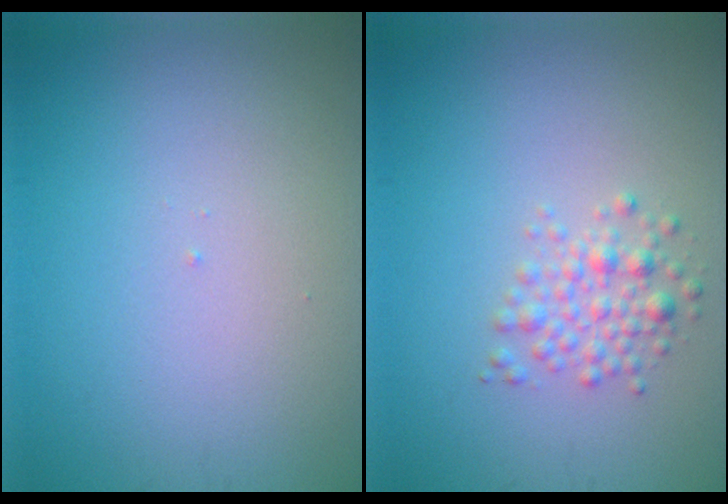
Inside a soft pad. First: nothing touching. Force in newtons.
{"total": 2.1, "press": 2.1, "slide": 0.2}